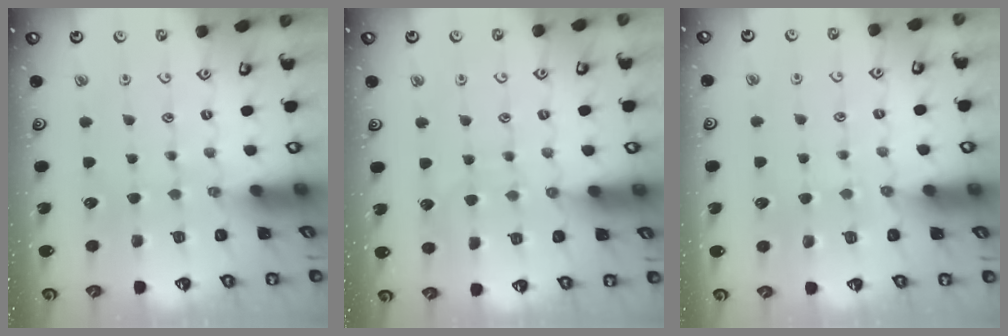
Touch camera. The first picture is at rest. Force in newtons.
{"total": 4.8, "press": 4.7, "slide": 0.5}
{"total": 4.0, "press": 4.0, "slide": 0.8}